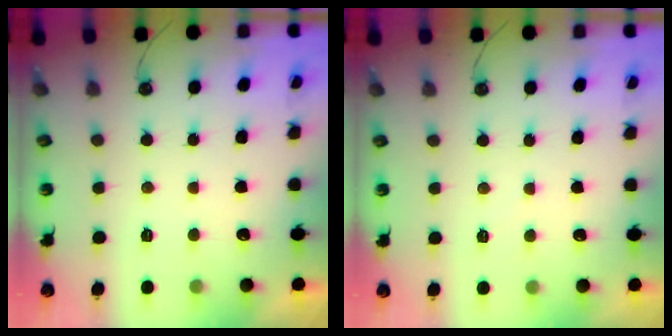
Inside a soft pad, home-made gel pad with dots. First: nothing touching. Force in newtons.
{"total": 1.8, "press": 1.7, "slide": 0.3}